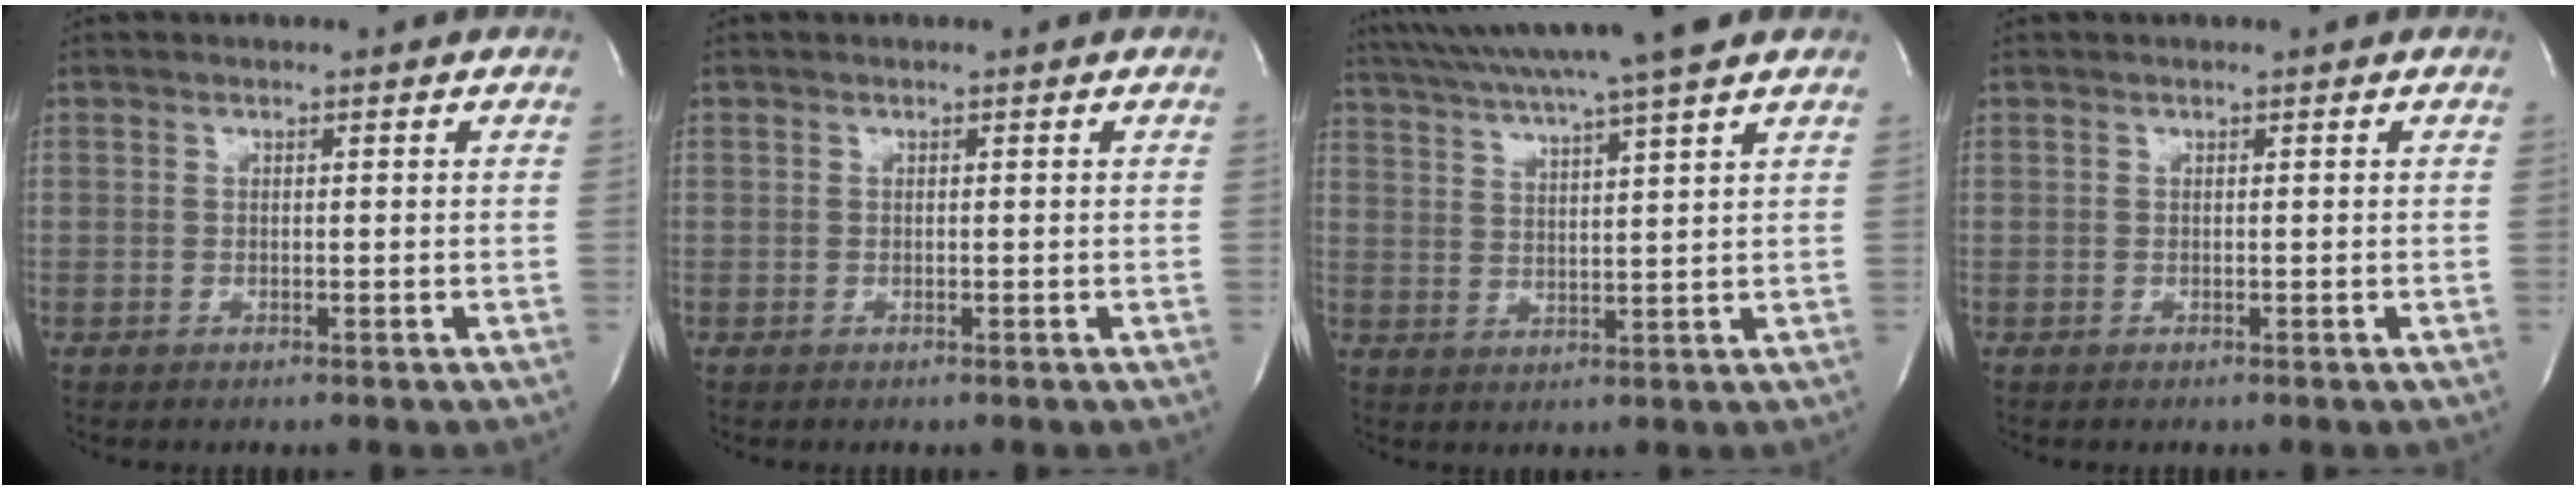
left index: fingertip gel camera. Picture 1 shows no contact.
{"total": 0.0}
{"total": 16.0, "force": [13.6, -1.1, 8.5], "torque": [-0.153, 0.012, 0.202]}
{"total": 0.0}